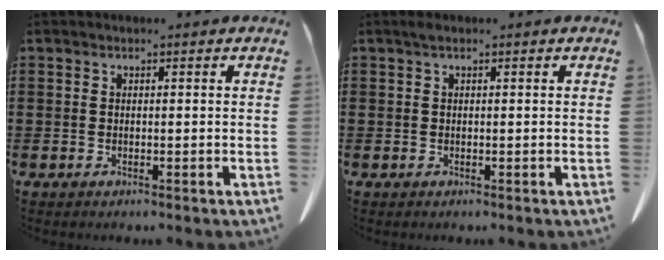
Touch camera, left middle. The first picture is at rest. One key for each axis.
{"total": 0.6, "fx": 0.3, "fy": 0.2, "fz": 0.5, "tx": -0.012, "ty": 0.002, "tz": 0.006}